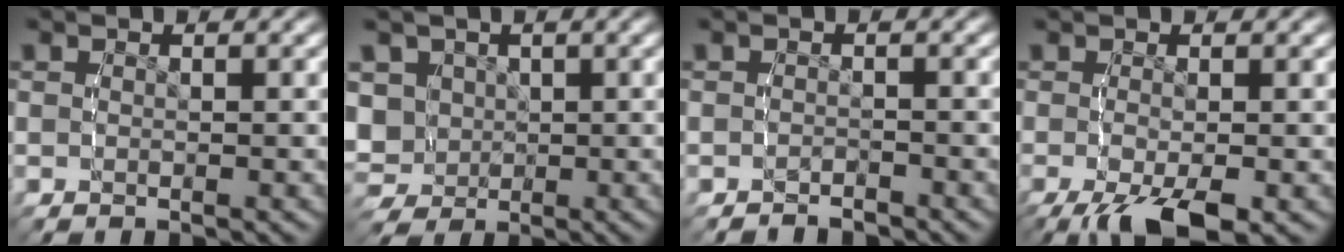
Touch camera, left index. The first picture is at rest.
{"total": 8.7, "force": [-0.1, 8.0, 3.2], "torque": [-0.096, -0.040, 0.010]}
{"total": 1.7, "force": [-1.7, 0.0, 0.0], "torque": [-0.002, -0.003, -0.026]}
{"total": 5.5, "force": [-3.3, 1.5, 4.1], "torque": [-0.083, -0.029, -0.034]}